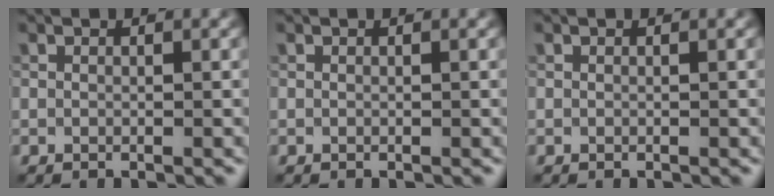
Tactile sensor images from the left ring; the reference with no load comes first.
{"total": 0.0}
{"total": 0.0}